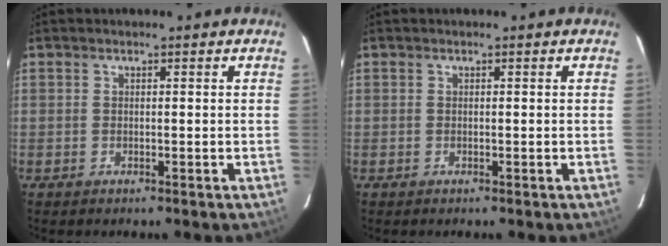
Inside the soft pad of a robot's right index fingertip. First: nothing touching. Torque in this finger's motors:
{"motor_torque": [-0.01, 0.01, 0.00, 0.00]}